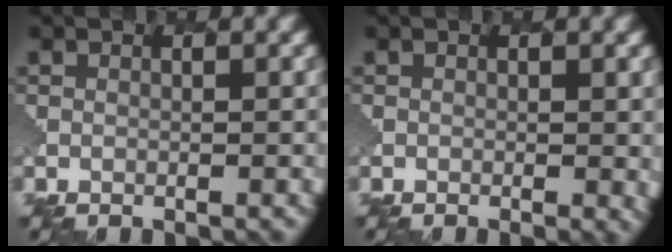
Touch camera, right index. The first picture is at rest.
{"total": 2.0, "force": [-0.1, 1.0, 1.8], "torque": [-0.015, -0.003, 0.001]}